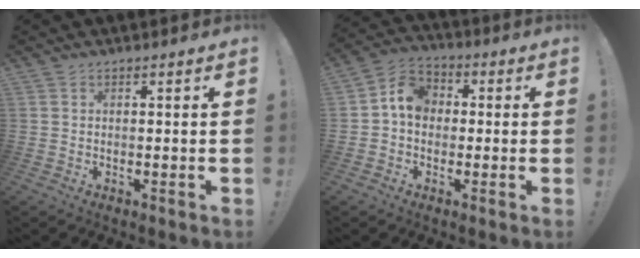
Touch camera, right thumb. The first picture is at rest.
{"total": 8.3, "force": [0.4, 6.8, 4.8], "torque": [-0.071, 0.016, 0.013]}